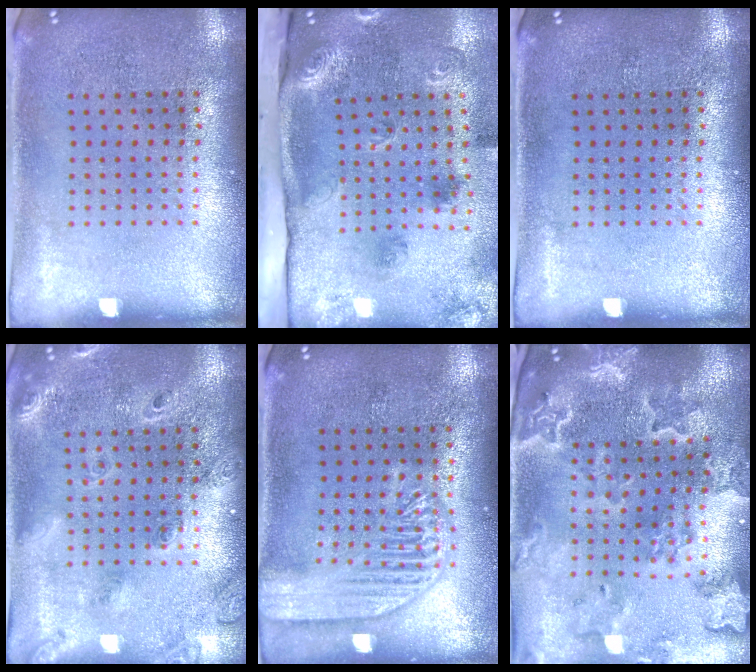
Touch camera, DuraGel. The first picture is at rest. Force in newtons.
{"total": 2.7, "press": 1.9, "slide": 1.8}
{"total": 0.0}
{"total": 1.8, "press": 1.7, "slide": 0.6}
{"total": 3.6, "press": 3.6, "slide": 0.5}
{"total": 2.9, "press": 2.7, "slide": 1.0}